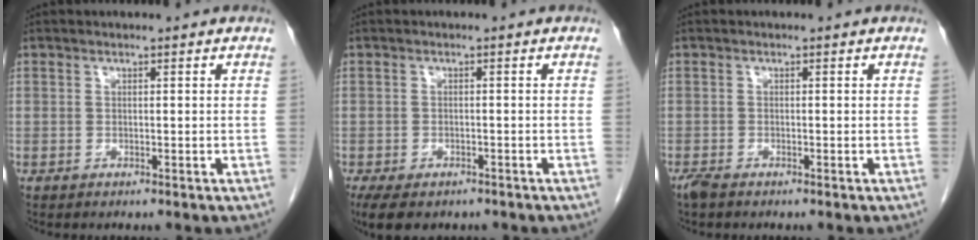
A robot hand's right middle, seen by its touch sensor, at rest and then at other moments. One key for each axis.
{"total": 7.7, "fx": -5.6, "fy": 3.6, "fz": 3.9, "tx": -0.068, "ty": -0.011, "tz": -0.081}
{"total": 1.7, "fx": -1.4, "fy": 0.4, "fz": 0.9, "tx": -0.027, "ty": -0.006, "tz": -0.026}